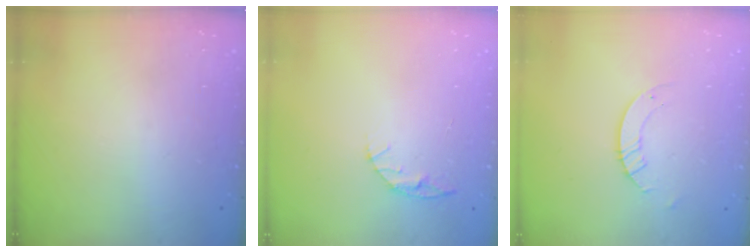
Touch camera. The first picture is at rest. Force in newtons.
{"total": 5.0, "press": 5.0, "slide": 0.4}
{"total": 3.2, "press": 3.2, "slide": 0.3}